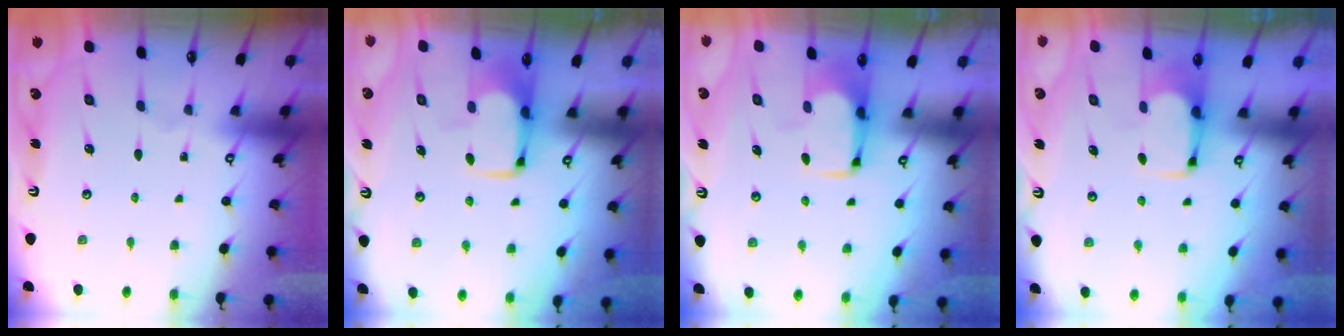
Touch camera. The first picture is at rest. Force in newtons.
{"total": 1.8, "press": 1.8, "slide": 0.4}
{"total": 1.5, "press": 1.4, "slide": 0.6}
{"total": 2.0, "press": 1.8, "slide": 0.8}